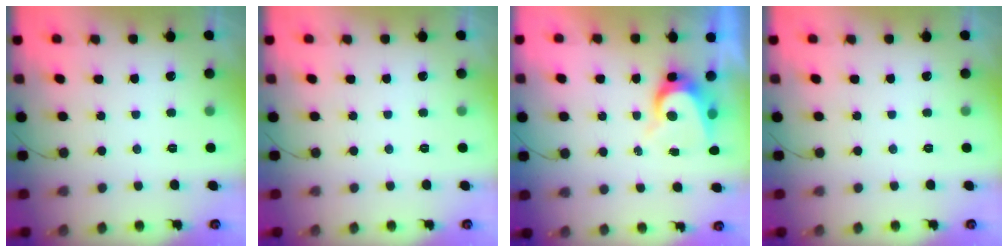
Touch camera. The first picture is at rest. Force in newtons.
{"total": 0.0}
{"total": 6.6, "press": 6.6, "slide": 0.5}
{"total": 0.0}